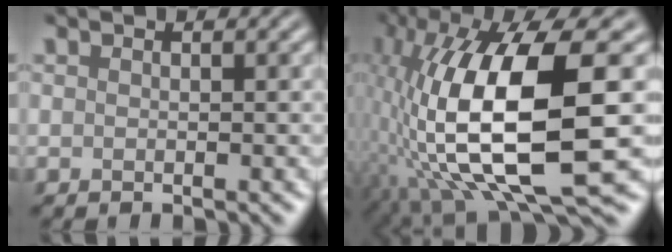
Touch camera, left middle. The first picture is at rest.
{"total": 14.7, "force": [-1.9, 4.6, 13.8], "torque": [-0.266, 0.010, -0.030]}